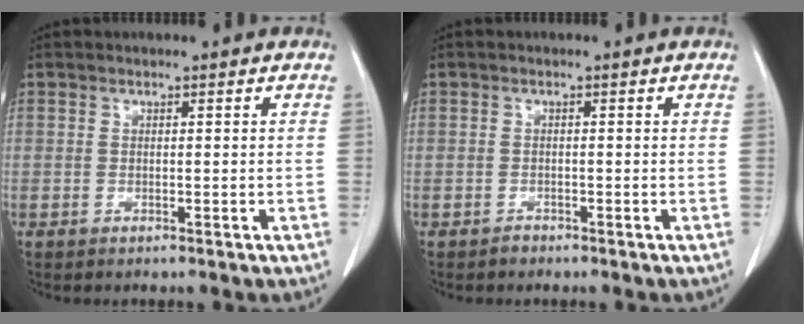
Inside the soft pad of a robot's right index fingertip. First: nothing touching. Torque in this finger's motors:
{"motor_torque": [-0.39, -0.18, -0.23, -0.07]}